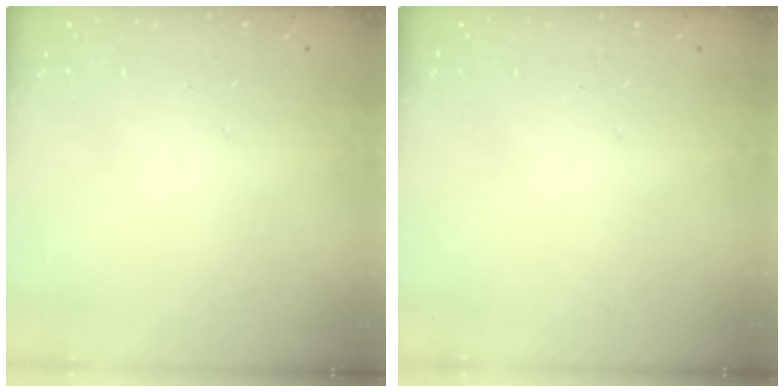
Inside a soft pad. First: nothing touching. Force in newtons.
{"total": 0.0}